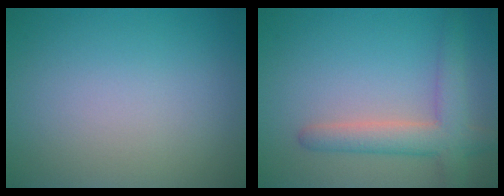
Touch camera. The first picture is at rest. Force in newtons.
{"total": 4.3, "press": 4.3, "slide": 0.3}